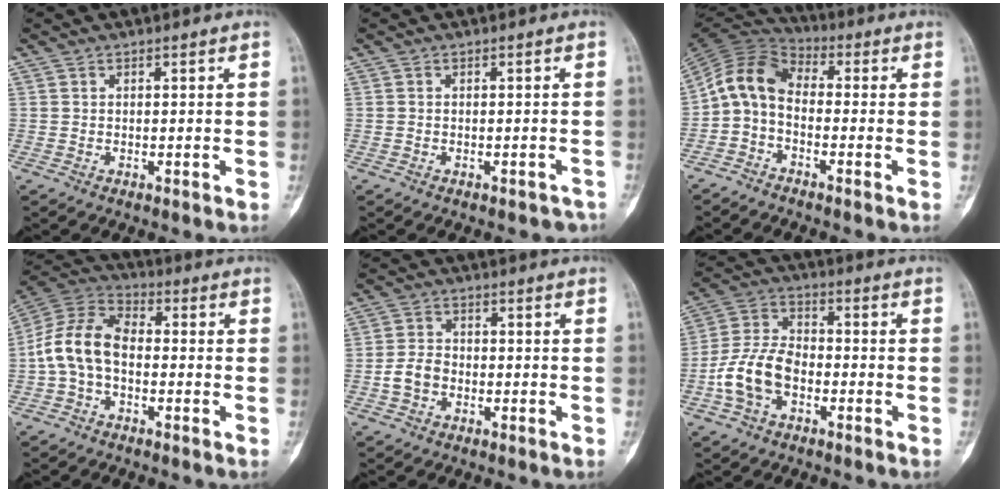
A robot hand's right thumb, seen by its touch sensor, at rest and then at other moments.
{"total": 2.9, "force": [-2.5, 1.3, 0.7], "torque": [-0.009, 0.018, -0.024]}
{"total": 9.0, "force": [-1.5, 6.0, 6.6], "torque": [-0.118, 0.044, -0.051]}
{"total": 11.5, "force": [-1.6, 7.4, 8.6], "torque": [-0.166, 0.036, -0.044]}
{"total": 4.3, "force": [-1.4, 3.2, 2.5], "torque": [-0.045, 0.015, -0.031]}
{"total": 10.9, "force": [-3.6, 7.0, 7.5], "torque": [-0.148, 0.036, -0.073]}